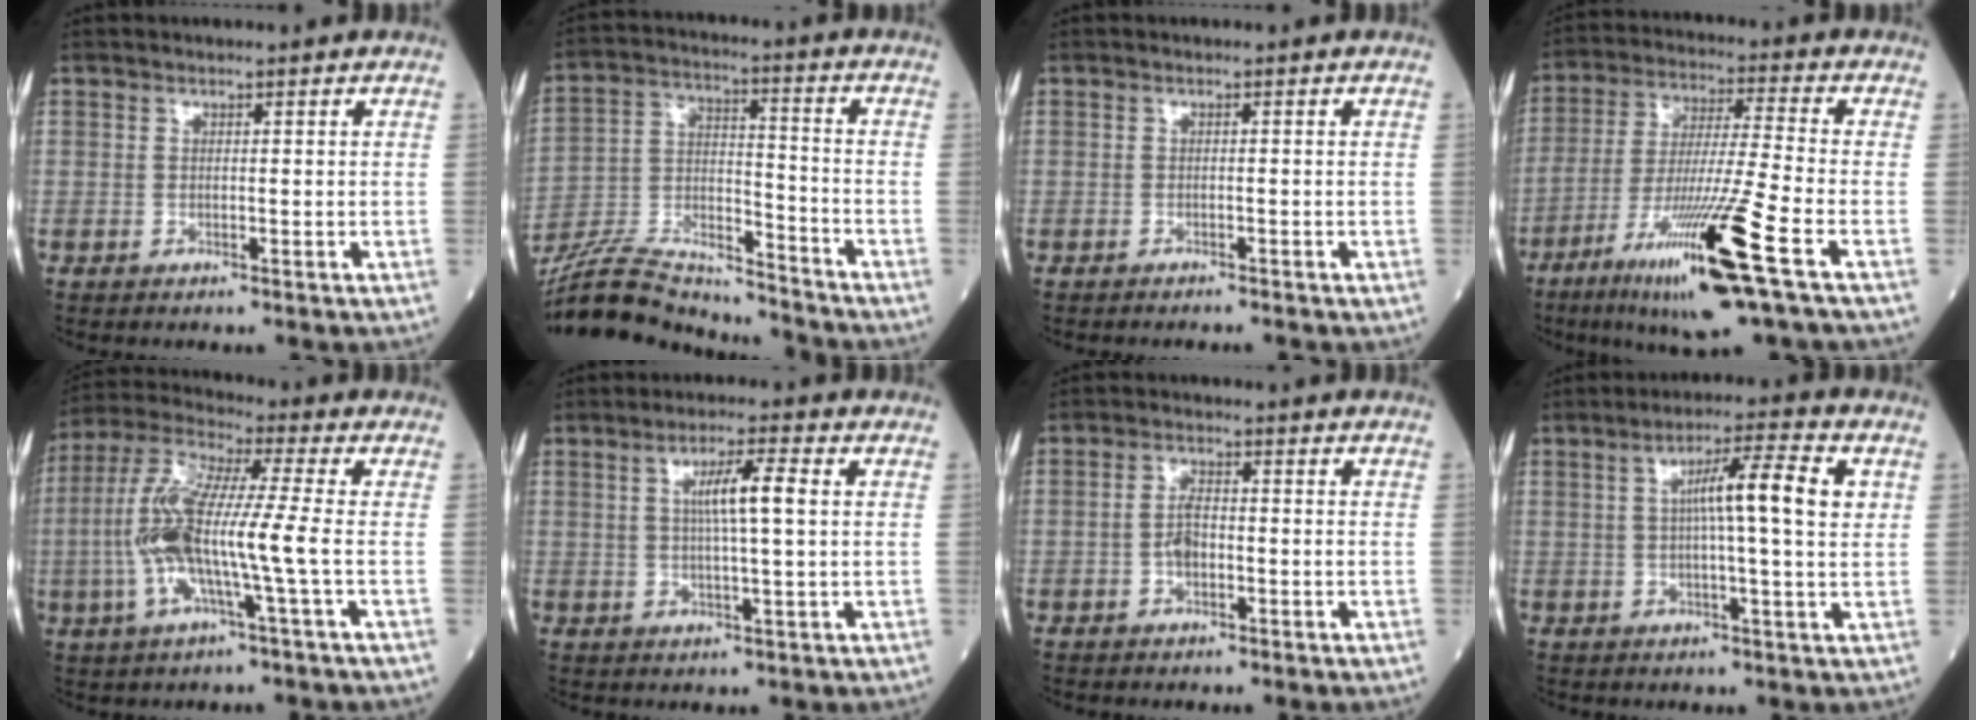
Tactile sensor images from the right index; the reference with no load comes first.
{"total": 17.2, "force": [-16.4, 2.0, 4.7], "torque": [-0.099, 0.016, -0.286]}
{"total": 1.4, "force": [-1.4, -0.1, 0.3], "torque": [-0.005, -0.002, -0.017]}
{"total": 16.5, "force": [-8.0, -0.7, 14.4], "torque": [-0.291, -0.039, -0.147]}
{"total": 13.2, "force": [-2.2, 0.7, 13.0], "torque": [-0.279, 0.011, -0.050]}
{"total": 6.3, "force": [1.3, 0.1, 6.1], "torque": [-0.108, 0.005, 0.021]}
{"total": 3.1, "force": [-0.8, 1.4, 2.7], "torque": [-0.057, 0.006, -0.016]}
{"total": 9.4, "force": [2.0, 0.2, 9.2], "torque": [-0.148, 0.015, 0.026]}